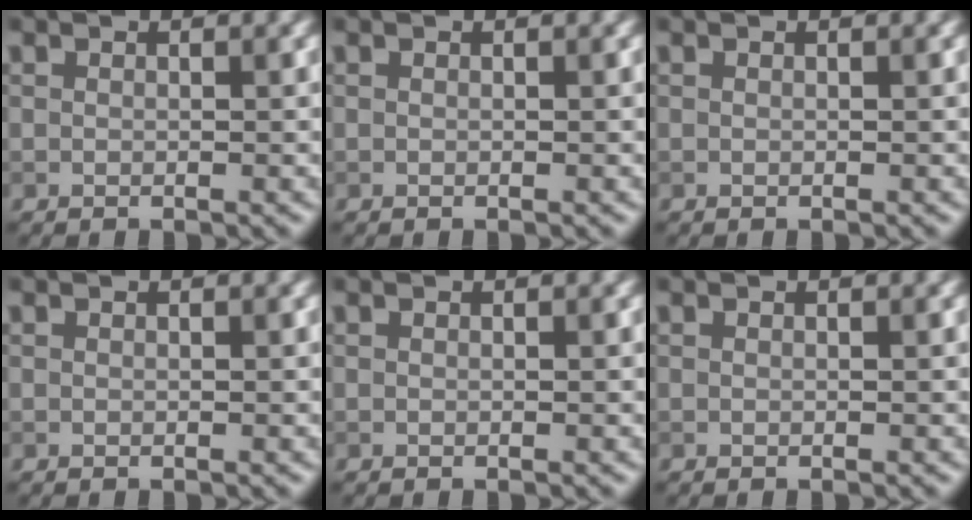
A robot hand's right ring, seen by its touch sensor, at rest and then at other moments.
{"total": 0.0}
{"total": 0.0}
{"total": 0.0}
{"total": 0.0}
{"total": 0.0}